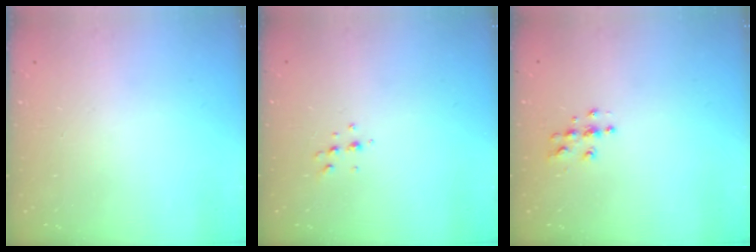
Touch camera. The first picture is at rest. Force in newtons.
{"total": 4.3, "press": 4.2, "slide": 0.6}
{"total": 4.3, "press": 4.3, "slide": 0.4}